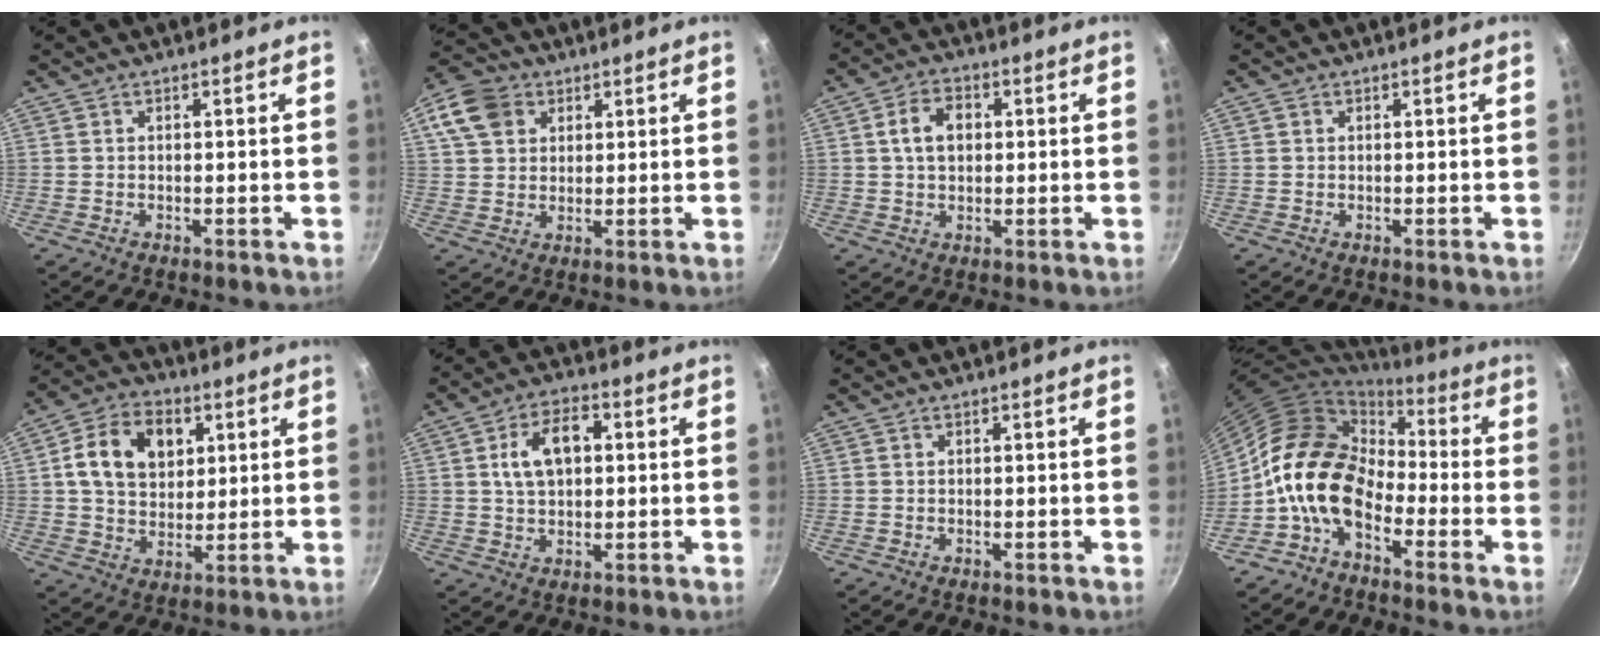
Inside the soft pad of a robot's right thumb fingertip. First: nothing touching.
{"total": 10.8, "force": [4.4, 8.4, 5.0], "torque": [-0.084, 0.008, 0.073]}
{"total": 6.5, "force": [1.0, 4.7, 4.4], "torque": [-0.059, 0.011, 0.011]}
{"total": 0.6, "force": [0.2, 0.5, 0.2], "torque": [-0.001, 0.002, 0.001]}
{"total": 13.8, "force": [3.9, 10.1, 8.5], "torque": [-0.125, 0.000, 0.057]}
{"total": 9.5, "force": [1.7, 5.9, 7.2], "torque": [-0.105, 0.014, 0.025]}
{"total": 0.0}
{"total": 12.6, "force": [-3.5, 8.8, 8.3], "torque": [-0.115, 0.039, -0.086]}